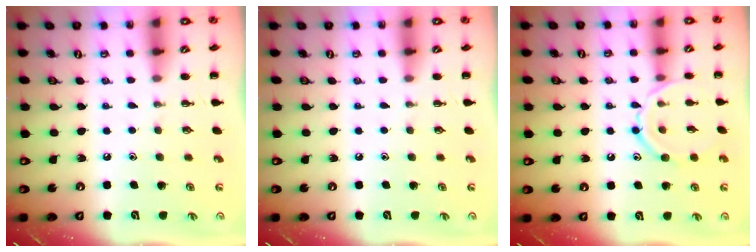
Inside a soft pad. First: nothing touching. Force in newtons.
{"total": 0.0}
{"total": 11.0, "press": 11.0, "slide": 0.5}